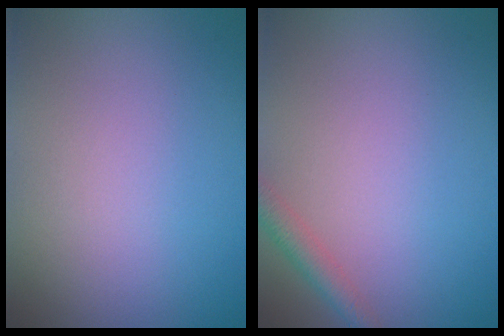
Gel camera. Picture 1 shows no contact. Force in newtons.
{"total": 1.8, "press": 1.8, "slide": 0.1}